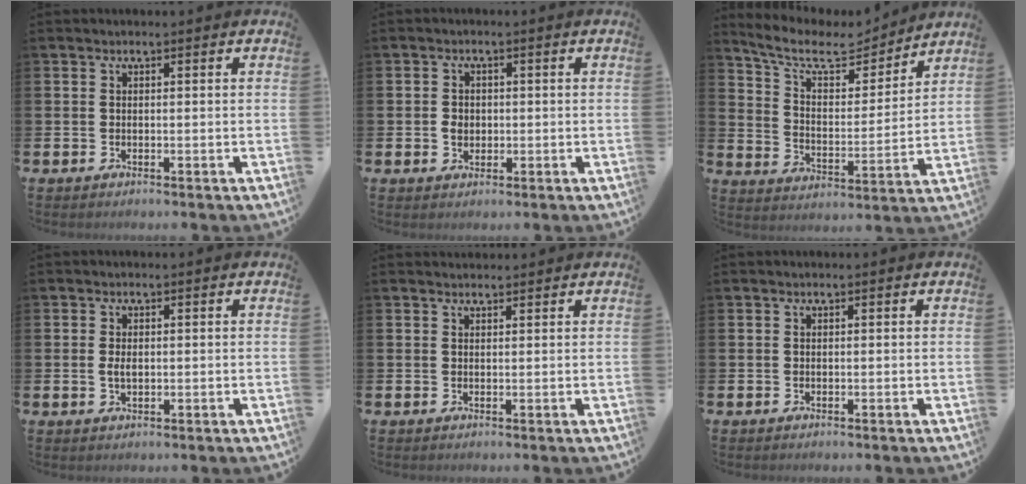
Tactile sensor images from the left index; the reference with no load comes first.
{"total": 2.2, "force": [0.0, 1.8, 1.2], "torque": [-0.008, 0.002, -0.006]}
{"total": 9.4, "force": [7.9, 3.6, 3.6], "torque": [-0.096, -0.055, 0.134]}
{"total": 1.7, "force": [0.0, 1.0, 1.4], "torque": [-0.019, 0.002, -0.004]}
{"total": 1.2, "force": [1.2, 0.3, 0.0], "torque": [0.005, -0.001, 0.020]}
{"total": 0.0}